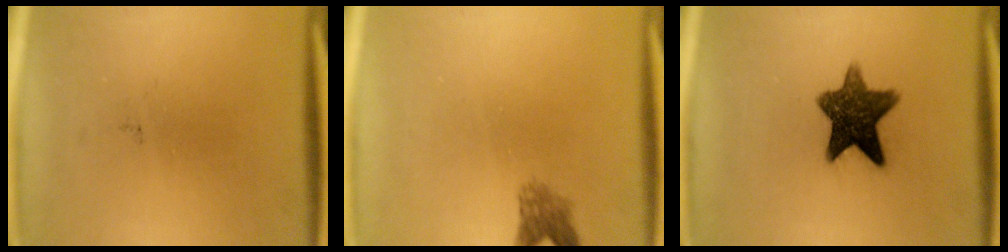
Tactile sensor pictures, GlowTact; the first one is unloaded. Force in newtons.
{"total": 2.4}
{"total": 10.7}